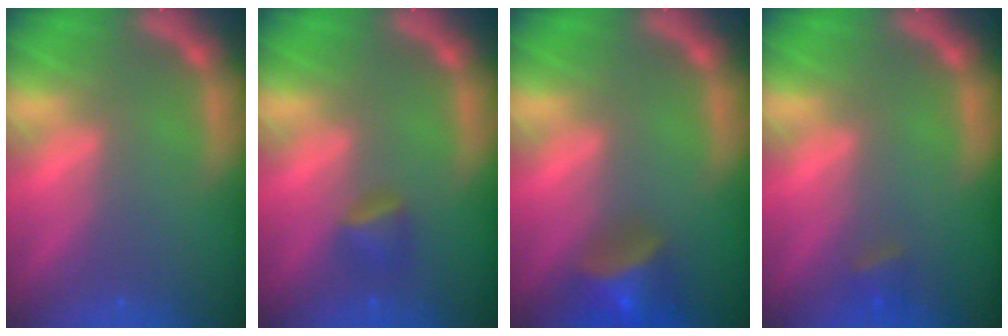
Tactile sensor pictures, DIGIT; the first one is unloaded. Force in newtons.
{"total": 1.9}
{"total": 5.0}
{"total": 1.4}